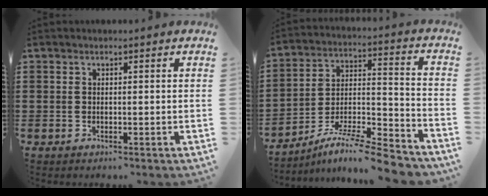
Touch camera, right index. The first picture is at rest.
{"total": 9.3, "force": [-8.4, 0.6, 3.9], "torque": [-0.059, 0.012, -0.166]}